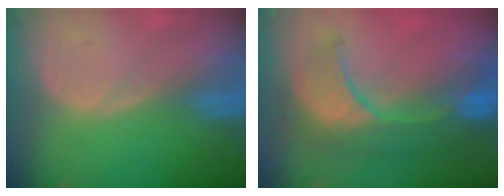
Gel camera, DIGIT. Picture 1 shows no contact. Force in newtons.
{"total": 10.0, "press": 9.2, "slide": 4.1}